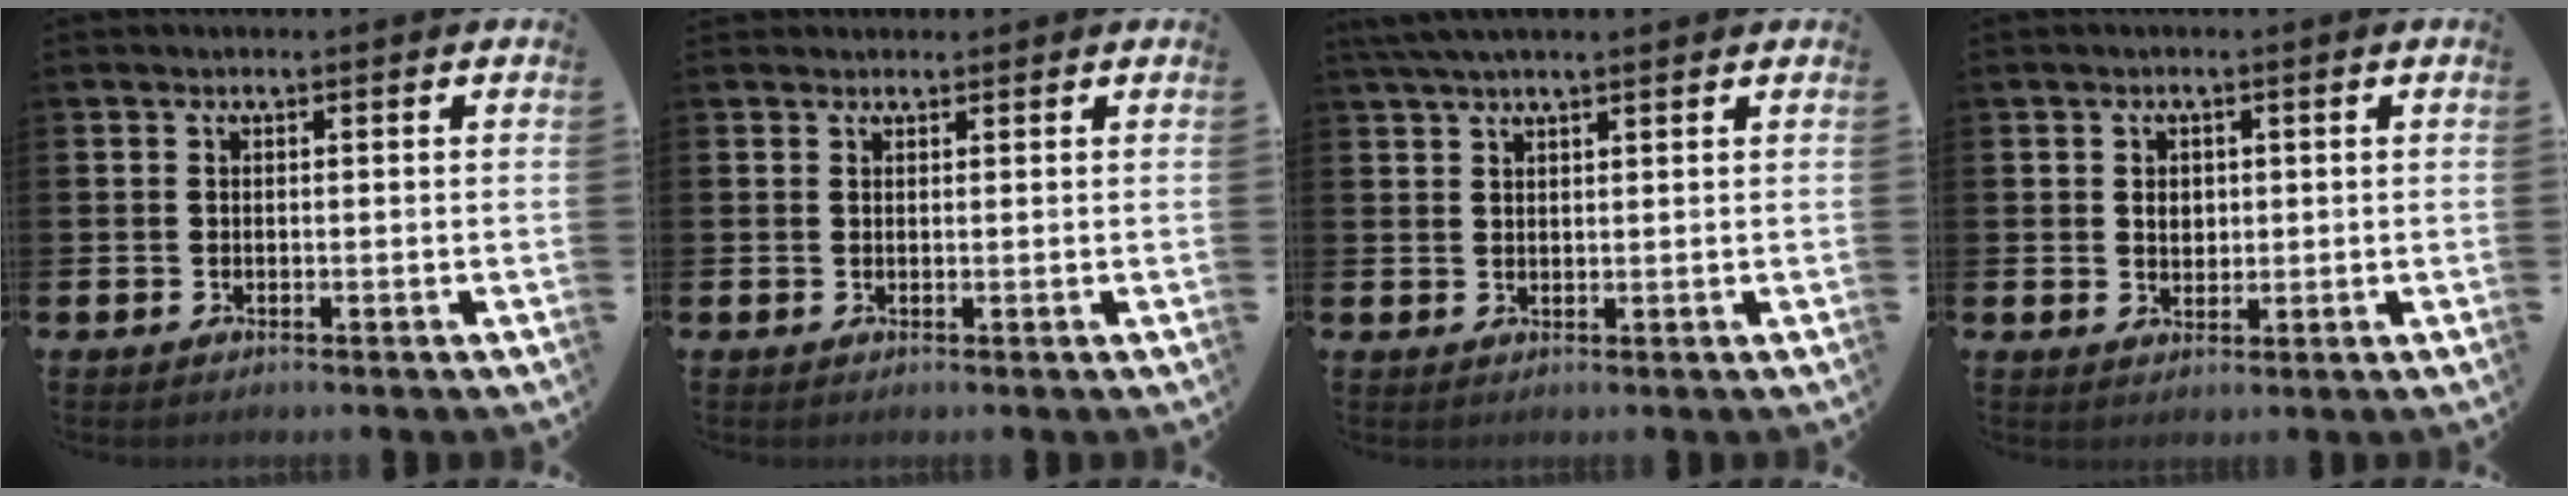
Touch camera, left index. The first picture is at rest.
{"total": 1.1, "force": [1.0, 0.4, 0.0], "torque": [0.014, -0.002, 0.017]}
{"total": 3.4, "force": [2.9, 0.5, 1.7], "torque": [-0.033, -0.003, 0.052]}
{"total": 2.0, "force": [0.7, 1.6, 0.9], "torque": [0.001, -0.001, 0.007]}